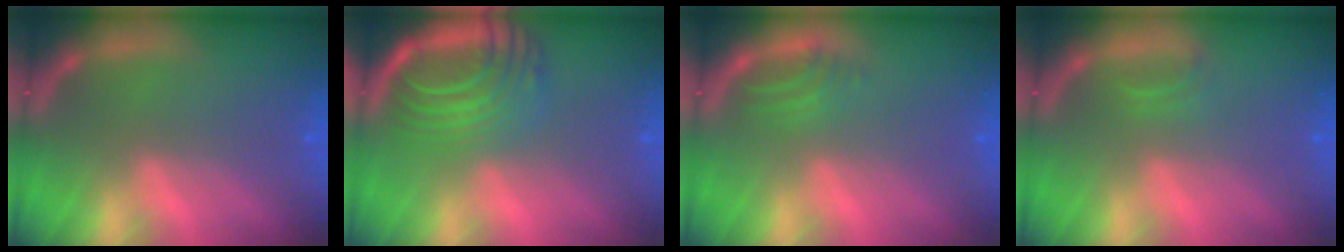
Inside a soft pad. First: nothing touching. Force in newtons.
{"total": 9.5}
{"total": 2.0}
{"total": 0.9}